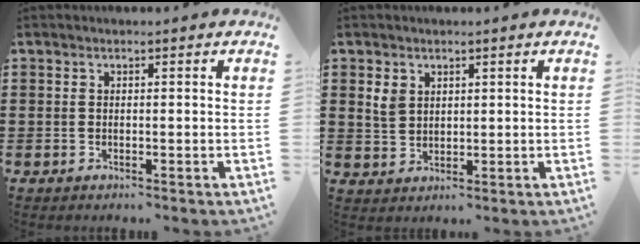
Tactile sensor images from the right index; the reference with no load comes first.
{"total": 2.9, "force": [1.5, 2.2, 1.2], "torque": [-0.030, 0.008, 0.028]}